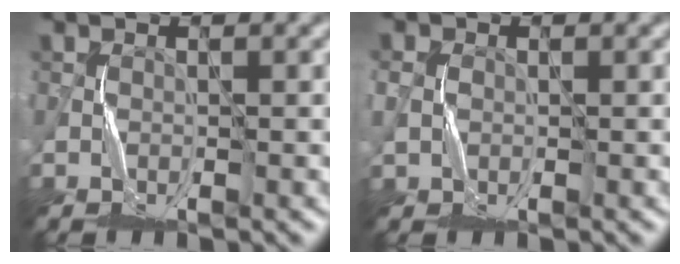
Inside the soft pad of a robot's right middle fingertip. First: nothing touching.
{"total": 1.7, "force": [0.0, 1.5, 0.8], "torque": [-0.019, 0.000, -0.002]}